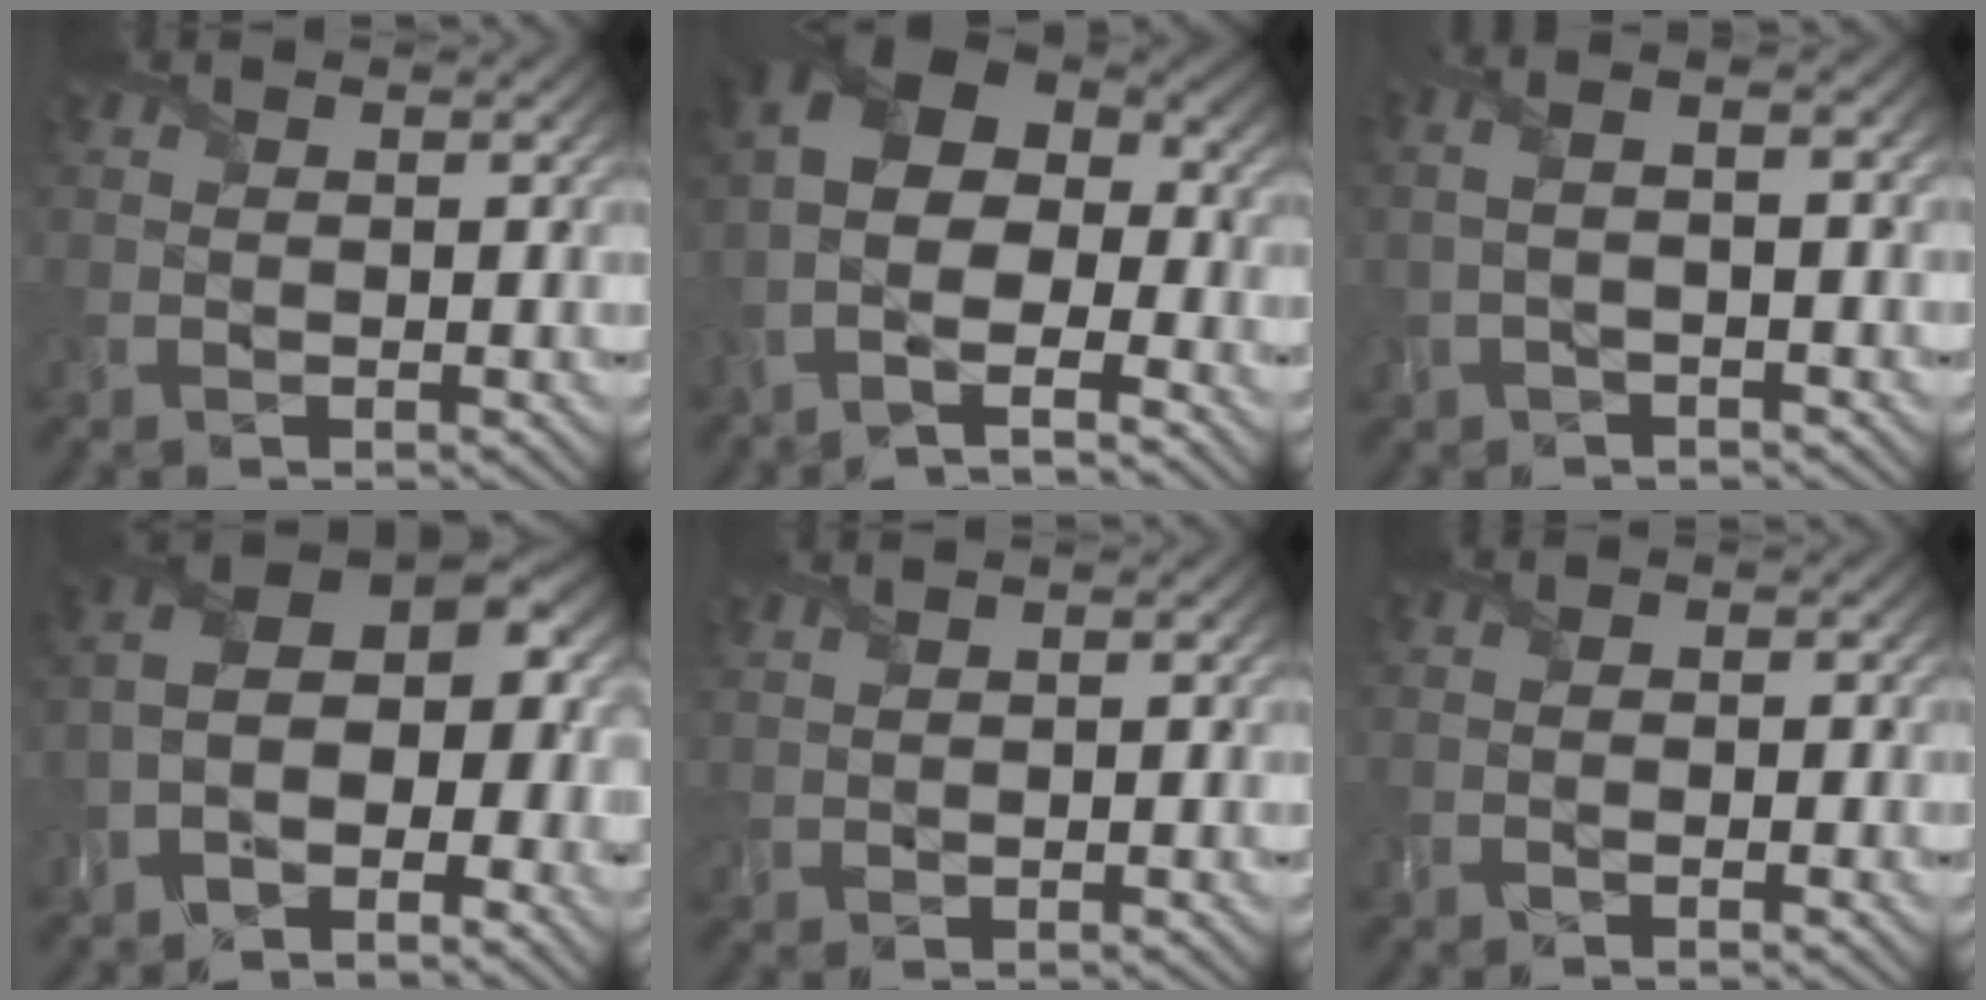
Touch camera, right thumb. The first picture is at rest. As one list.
[{"total": 12.2, "force": [-4.3, 5.9, 9.8], "torque": [-0.209, -0.001, -0.064]}, {"total": 4.1, "force": [-0.7, 1.2, 3.9], "torque": [-0.095, 0.003, -0.011]}, {"total": 9.9, "force": [-4.9, 5.1, 6.9], "torque": [-0.120, -0.001, -0.106]}, {"total": 0.7, "force": [0.6, 0.3, 0.3], "torque": [-0.011, 0.002, 0.017]}, {"total": 1.4, "force": [-0.9, 0.8, 0.7], "torque": [-0.003, 0.006, -0.017]}]